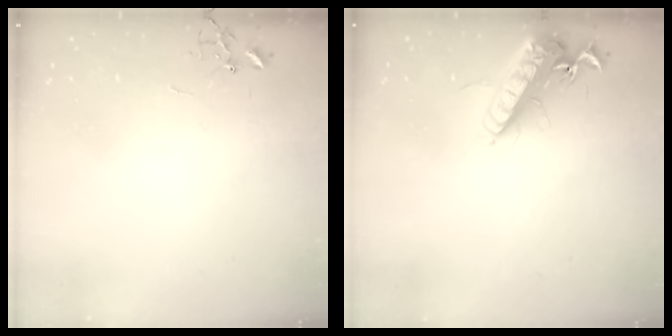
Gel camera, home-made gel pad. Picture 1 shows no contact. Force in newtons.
{"total": 15.8, "press": 15.5, "slide": 3.1}